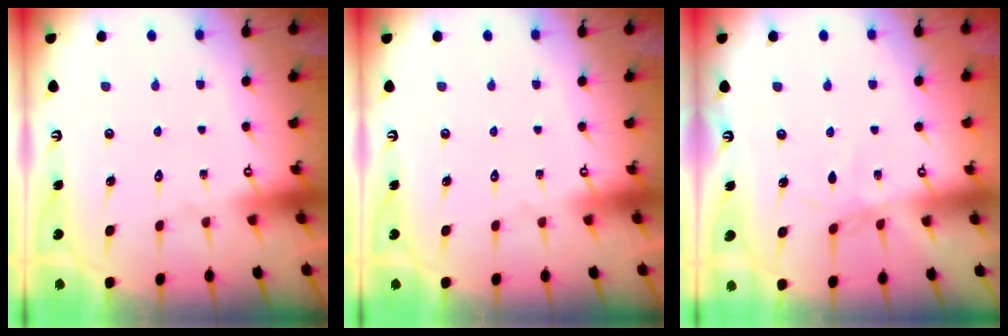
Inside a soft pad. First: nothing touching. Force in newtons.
{"total": 0.0}
{"total": 1.7, "press": 1.7, "slide": 0.2}